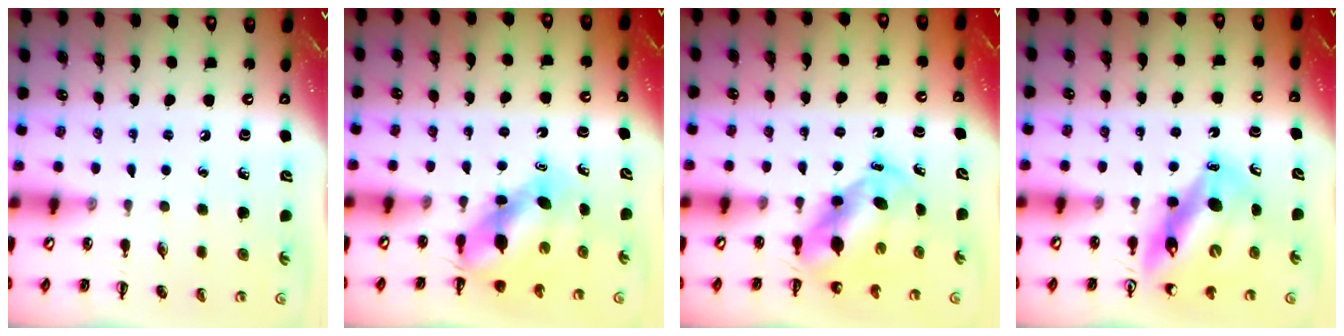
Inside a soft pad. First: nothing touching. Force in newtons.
{"total": 6.1, "press": 6.0, "slide": 1.1}
{"total": 5.3, "press": 5.1, "slide": 1.4}
{"total": 11.8, "press": 11.2, "slide": 3.8}